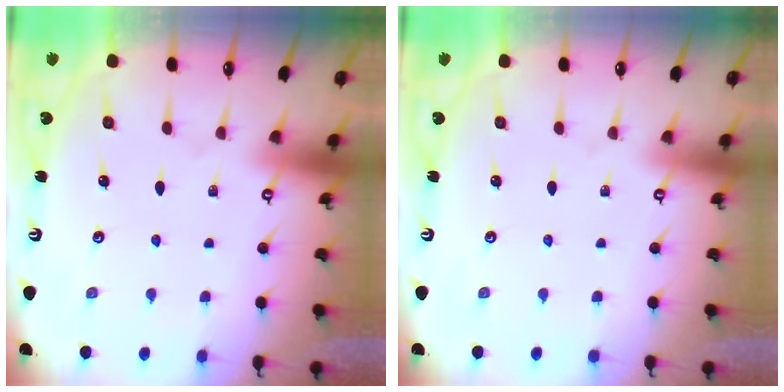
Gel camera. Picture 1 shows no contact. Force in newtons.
{"total": 0.0}